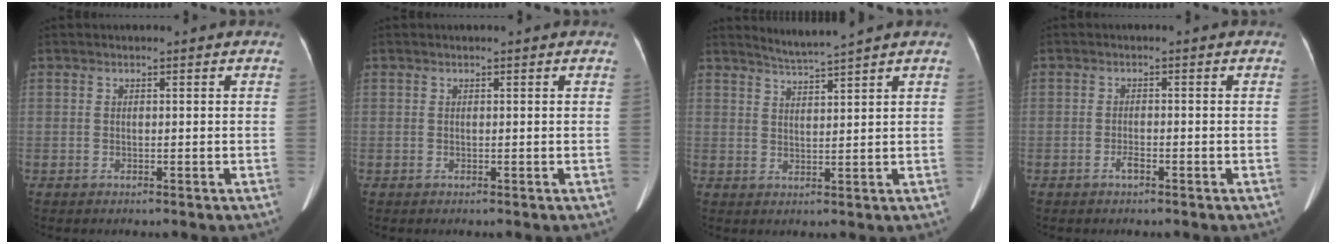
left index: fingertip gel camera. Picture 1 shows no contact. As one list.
[{"total": 0.0}, {"total": 3.4, "force": [3.0, -1.5, 0.4], "torque": [-0.013, -0.008, 0.062]}, {"total": 1.2, "force": [-0.9, 0.2, 0.8], "torque": [-0.019, -0.001, -0.014]}]